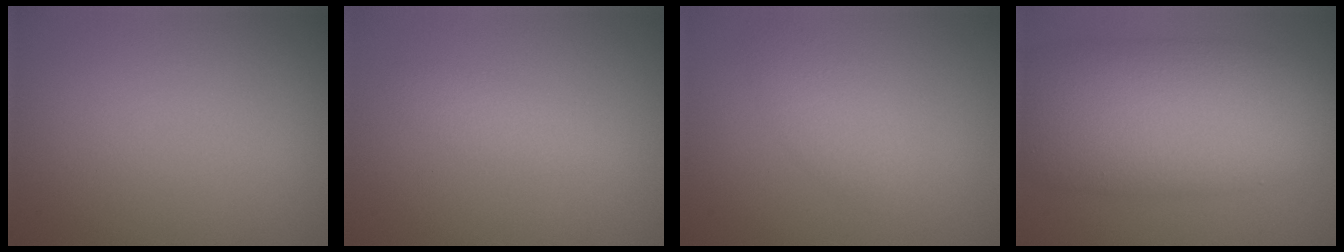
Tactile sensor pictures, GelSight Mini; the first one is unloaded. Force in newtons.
{"total": 1.2, "press": 1.2, "slide": 0.0}
{"total": 2.1, "press": 2.1, "slide": 0.1}
{"total": 11.6, "press": 11.5, "slide": 0.5}